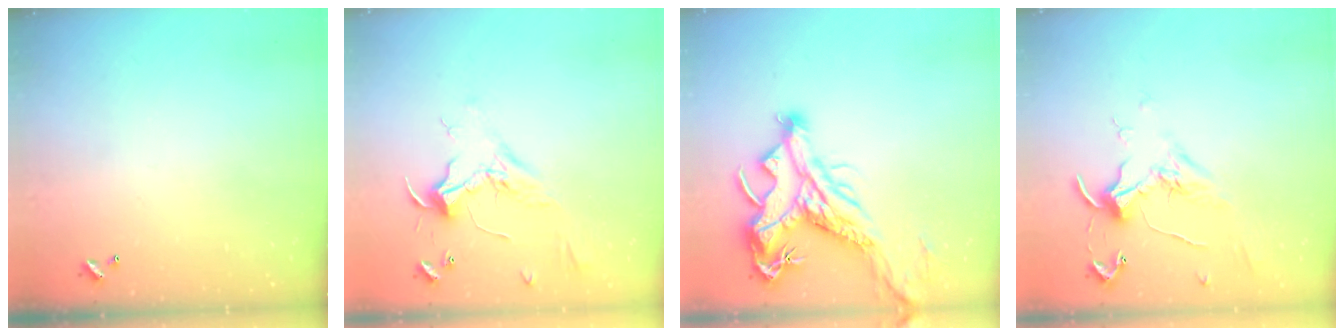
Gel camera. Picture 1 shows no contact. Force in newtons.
{"total": 2.4, "press": 2.3, "slide": 0.8}
{"total": 9.6, "press": 9.4, "slide": 2.0}
{"total": 0.7, "press": 0.3, "slide": 0.7}